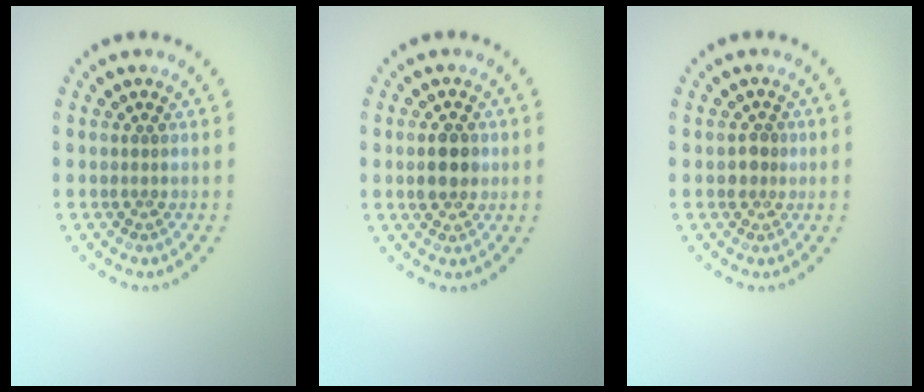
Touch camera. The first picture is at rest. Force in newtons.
{"total": 2.9, "press": 2.9, "slide": 0.1}
{"total": 1.5, "press": 1.3, "slide": 0.7}